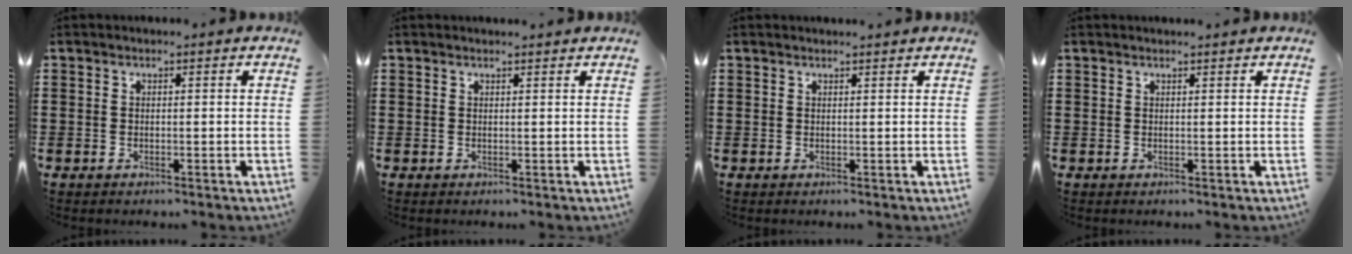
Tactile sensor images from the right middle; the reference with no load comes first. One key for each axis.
{"total": 0.6, "fx": 0.6, "fy": 0.0, "fz": 0.1, "tx": 0.004, "ty": -0.004, "tz": 0.010}
{"total": 0.6, "fx": 0.6, "fy": 0.0, "fz": 0.1, "tx": 0.005, "ty": -0.004, "tz": 0.011}
{"total": 0.5, "fx": 0.5, "fy": 0.0, "fz": 0.0, "tx": -0.003, "ty": 0.000, "tz": 0.010}